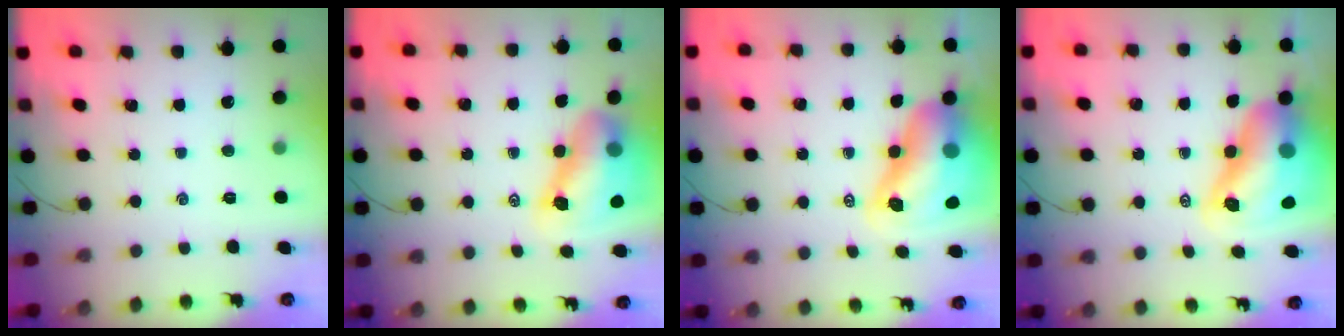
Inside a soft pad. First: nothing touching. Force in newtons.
{"total": 12.5, "press": 12.0, "slide": 3.6}
{"total": 16.4, "press": 15.7, "slide": 4.8}
{"total": 16.4, "press": 15.7, "slide": 4.8}